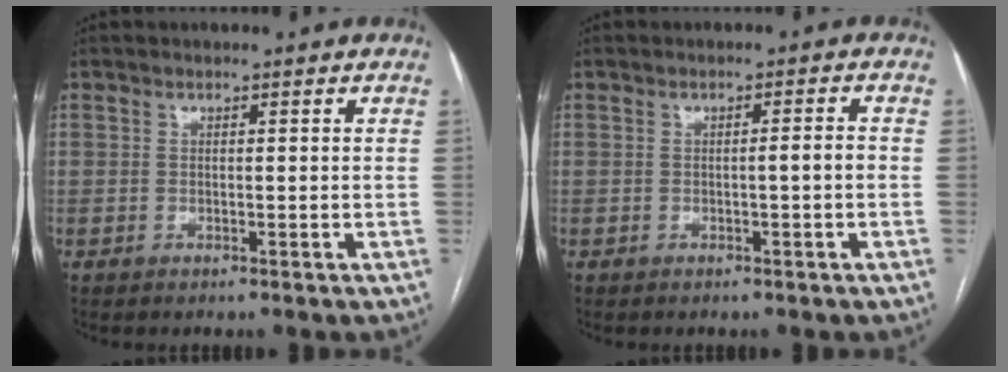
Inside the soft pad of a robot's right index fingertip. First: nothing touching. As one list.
[{"total": 1.7, "force": [-0.5, -0.1, 1.6], "torque": [-0.023, 0.002, -0.007]}]